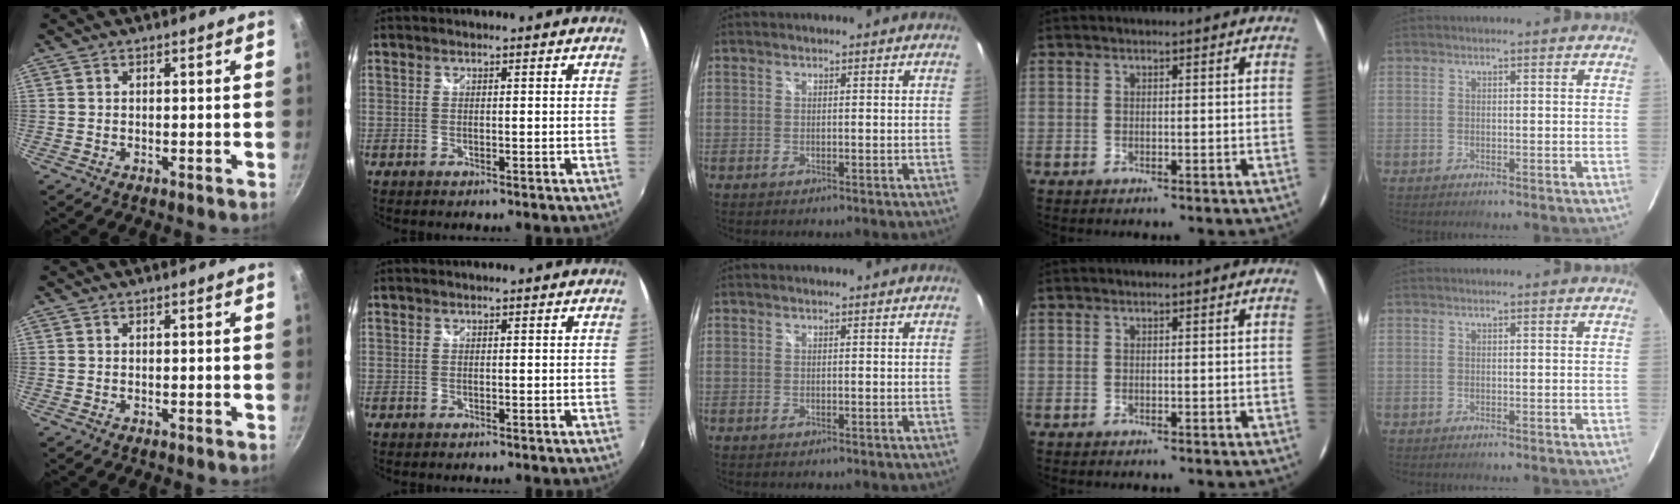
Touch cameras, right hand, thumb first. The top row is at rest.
{}